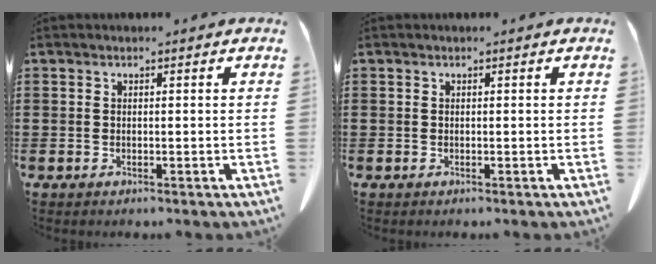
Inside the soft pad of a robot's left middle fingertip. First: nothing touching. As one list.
[{"total": 0.0}]